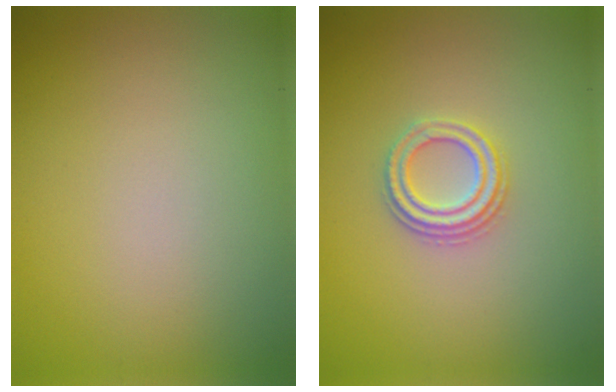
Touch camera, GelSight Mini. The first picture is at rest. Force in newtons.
{"total": 2.7, "press": 2.5, "slide": 1.2}